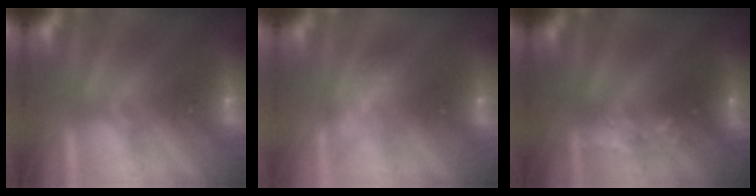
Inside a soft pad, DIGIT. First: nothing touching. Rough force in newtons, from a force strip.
{"total": 2.5}
{"total": 2.6}